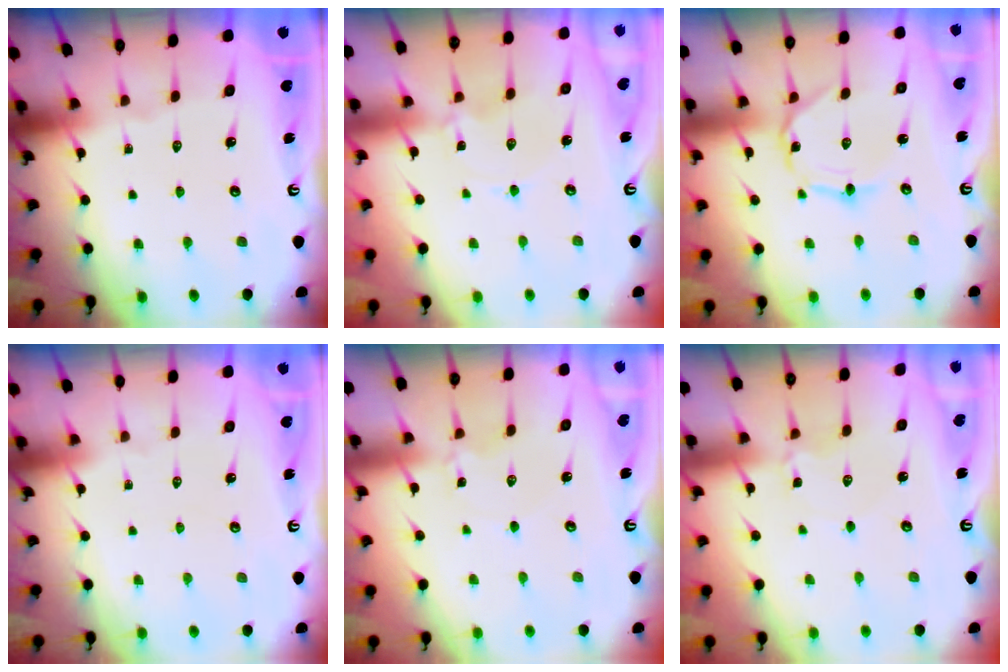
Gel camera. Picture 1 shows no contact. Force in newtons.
{"total": 1.2, "press": 1.1, "slide": 0.3}
{"total": 1.0, "press": 0.9, "slide": 0.3}
{"total": 0.0}
{"total": 3.7, "press": 3.7, "slide": 0.3}
{"total": 2.1, "press": 2.1, "slide": 0.2}